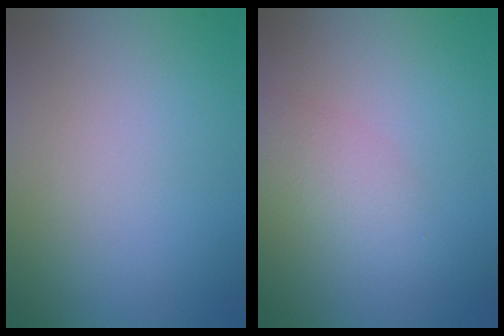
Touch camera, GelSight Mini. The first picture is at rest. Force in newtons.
{"total": 2.2, "press": 2.2, "slide": 0.2}